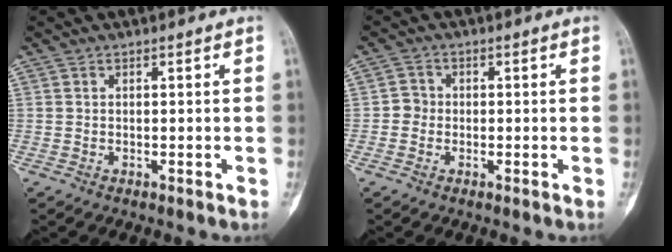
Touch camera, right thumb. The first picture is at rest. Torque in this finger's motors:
{"motor_torque": [-0.14, 0.12, 0.14, -0.11, 0.00]}